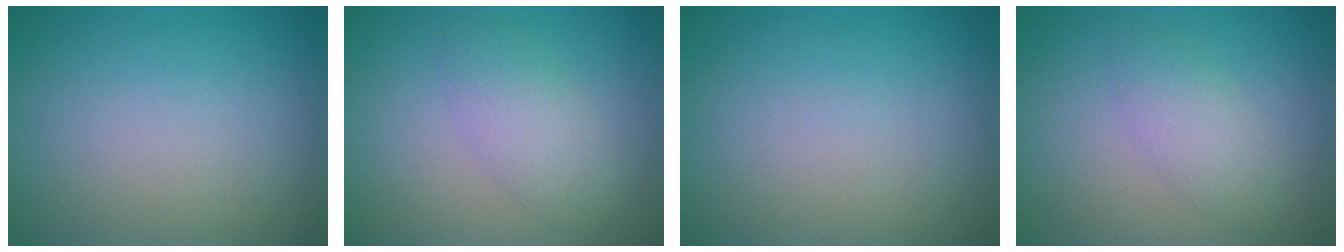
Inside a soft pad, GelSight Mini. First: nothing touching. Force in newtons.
{"total": 2.9, "press": 2.9, "slide": 0.1}
{"total": 0.0}
{"total": 2.4, "press": 2.4, "slide": 0.1}